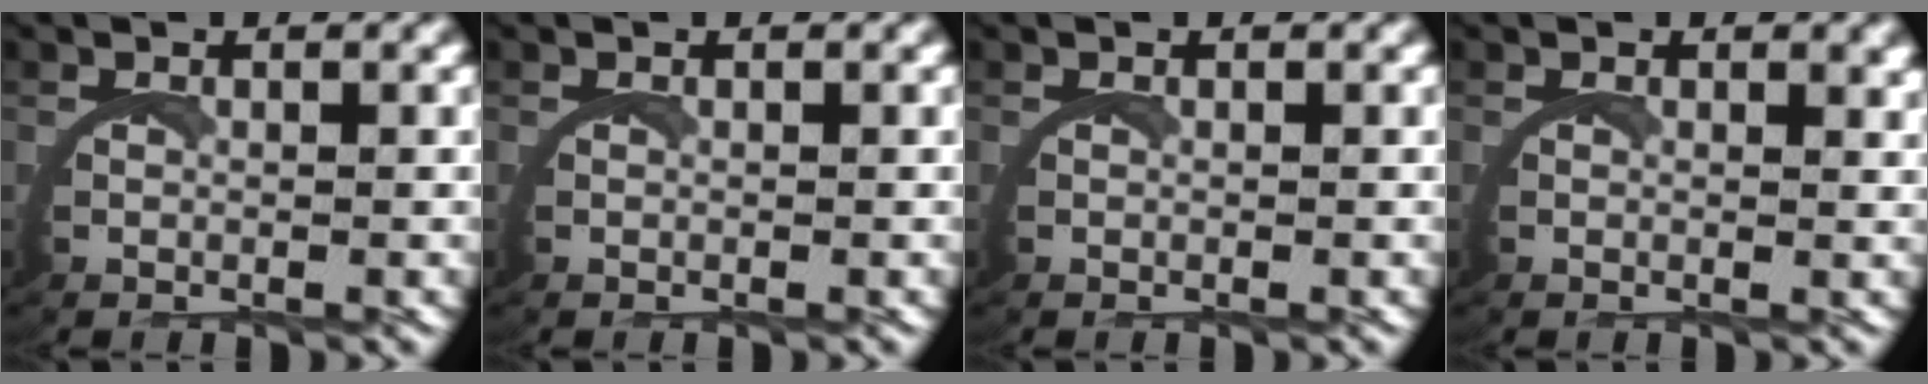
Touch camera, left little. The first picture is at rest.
{"total": 0.0}
{"total": 0.0}
{"total": 0.9, "force": [0.8, 0.1, 0.4], "torque": [-0.011, -0.002, 0.011]}